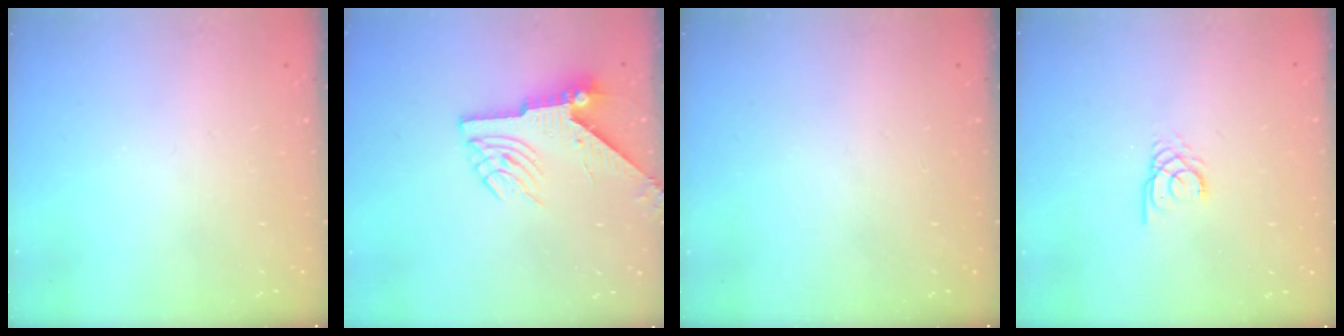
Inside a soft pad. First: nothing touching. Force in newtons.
{"total": 6.1, "press": 6.0, "slide": 0.7}
{"total": 0.0}
{"total": 2.4, "press": 2.4, "slide": 0.3}